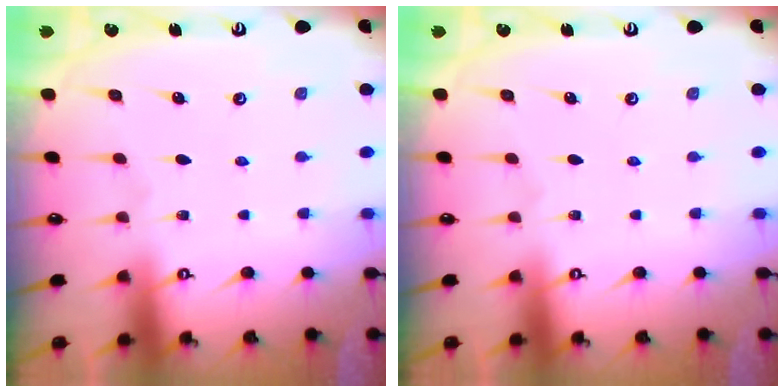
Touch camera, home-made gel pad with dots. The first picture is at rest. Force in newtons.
{"total": 0.0}